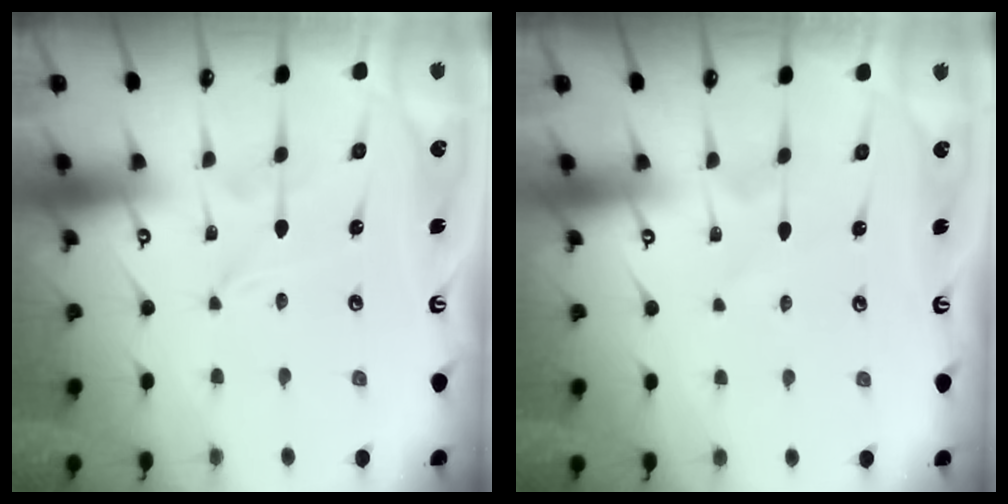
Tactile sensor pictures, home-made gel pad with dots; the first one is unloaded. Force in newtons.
{"total": 3.0, "press": 3.0, "slide": 0.4}